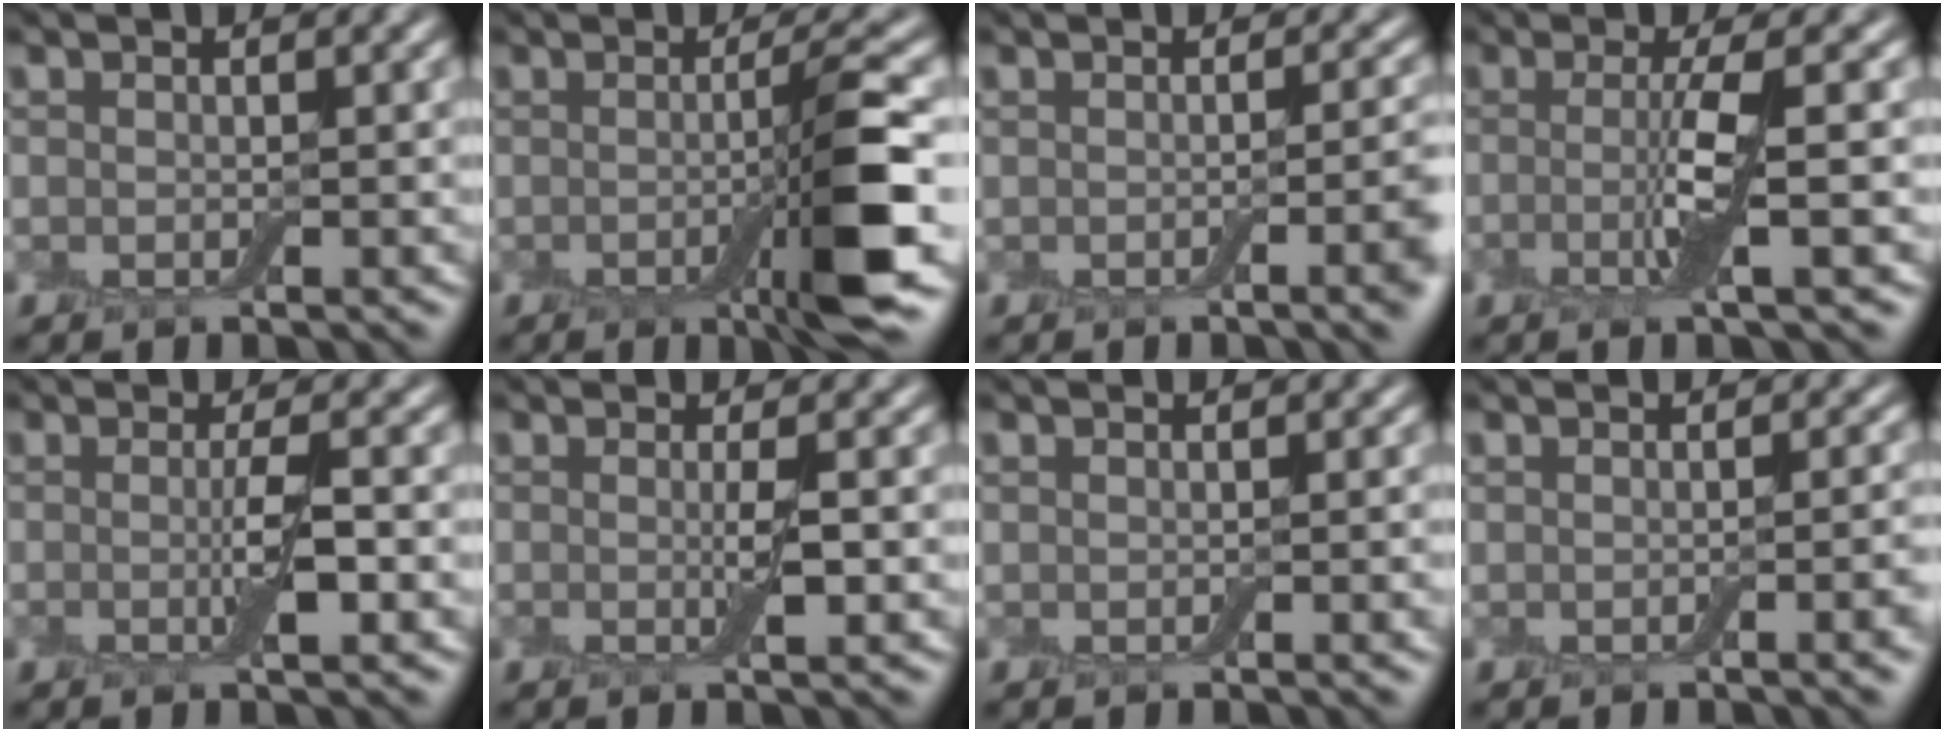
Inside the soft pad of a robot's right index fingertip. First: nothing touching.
{"total": 6.2, "force": [-1.6, 0.6, 6.0], "torque": [-0.087, 0.000, -0.032]}
{"total": 3.7, "force": [-1.2, 1.0, 3.4], "torque": [-0.035, -0.006, -0.017]}
{"total": 3.8, "force": [-0.3, 0.4, 3.7], "torque": [-0.071, -0.006, -0.012]}
{"total": 2.6, "force": [-0.2, 0.1, 2.6], "torque": [-0.050, -0.005, -0.008]}
{"total": 1.7, "force": [-0.1, -0.1, 1.7], "torque": [-0.037, -0.005, -0.004]}
{"total": 1.1, "force": [-0.1, 0.2, 1.0], "torque": [-0.012, -0.001, -0.001]}
{"total": 2.5, "force": [-0.8, 0.6, 2.3], "torque": [-0.027, -0.004, -0.011]}